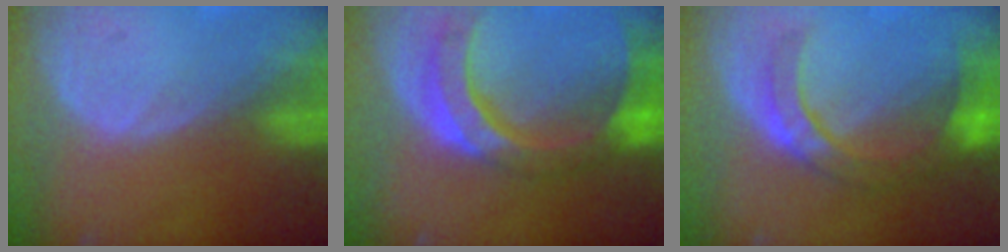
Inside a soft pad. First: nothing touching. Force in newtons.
{"total": 11.4, "press": 9.6, "slide": 6.0}
{"total": 8.3, "press": 7.7, "slide": 3.3}